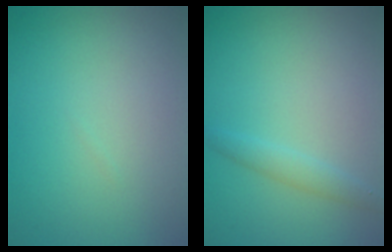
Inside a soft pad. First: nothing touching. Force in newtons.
{"total": 1.4, "press": 1.4, "slide": 0.1}